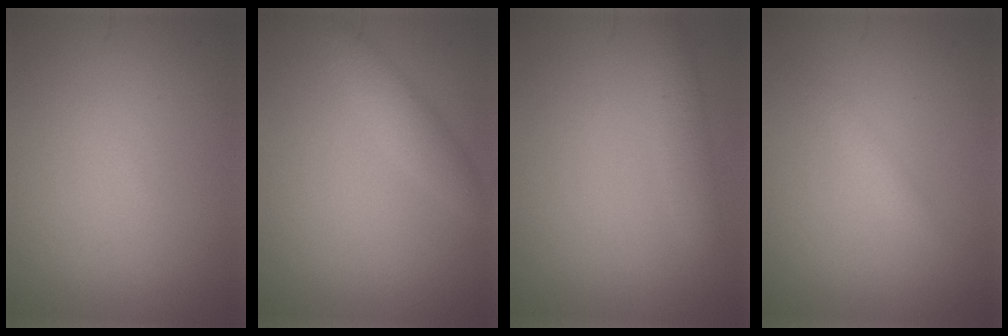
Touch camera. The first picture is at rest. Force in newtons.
{"total": 2.1, "press": 2.0, "slide": 0.2}
{"total": 1.6, "press": 1.6, "slide": 0.0}
{"total": 1.2, "press": 1.2, "slide": 0.1}